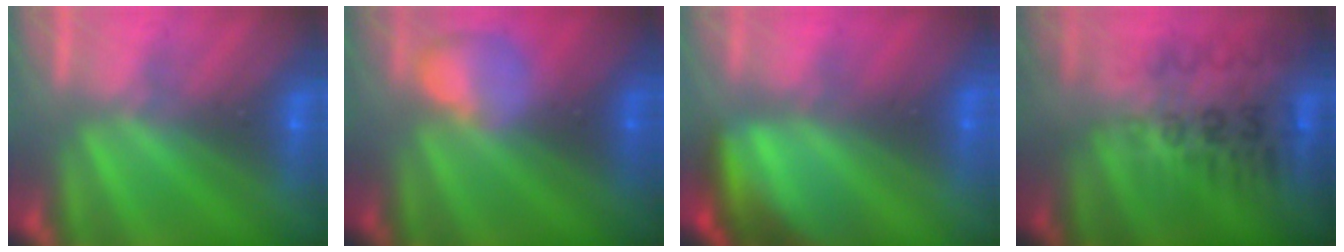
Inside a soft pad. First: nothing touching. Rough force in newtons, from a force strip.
{"total": 2.4}
{"total": 8.9}
{"total": 2.8}